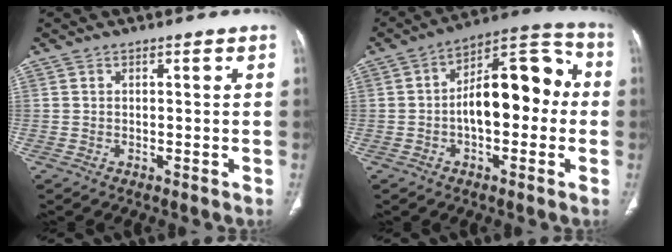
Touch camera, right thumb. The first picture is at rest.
{"total": 15.9, "force": [-0.5, 8.2, 13.6], "torque": [-0.177, 0.049, -0.019]}